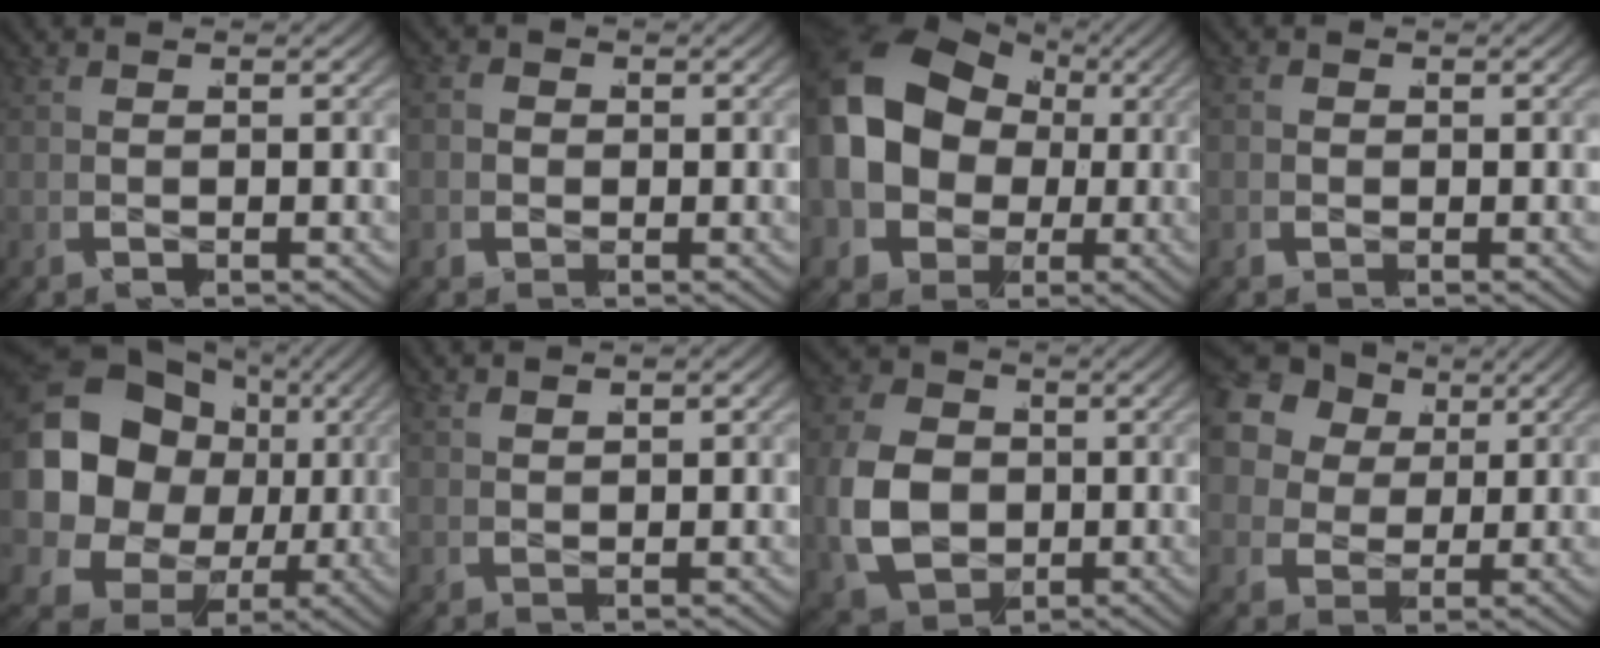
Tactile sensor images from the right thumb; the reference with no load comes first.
{"total": 1.7, "force": [-0.2, 1.5, 0.6], "torque": [-0.012, -0.005, -0.005]}
{"total": 15.4, "force": [0.6, 11.9, 9.8], "torque": [-0.237, -0.026, 0.019]}
{"total": 0.7, "force": [-0.2, 0.7, 0.2], "torque": [-0.003, -0.003, -0.004]}
{"total": 18.0, "force": [0.5, 14.1, 11.2], "torque": [-0.265, -0.025, 0.010]}
{"total": 1.0, "force": [0.7, -0.8, -0.1], "torque": [0.011, 0.010, 0.014]}
{"total": 11.4, "force": [-0.9, 9.0, 6.9], "torque": [-0.177, -0.044, 0.004]}
{"total": 11.9, "force": [3.7, 9.5, 6.1], "torque": [-0.139, 0.010, 0.044]}